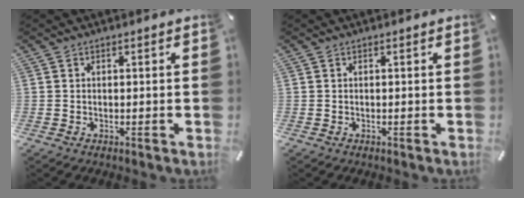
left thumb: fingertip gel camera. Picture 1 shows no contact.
{"total": 0.0}